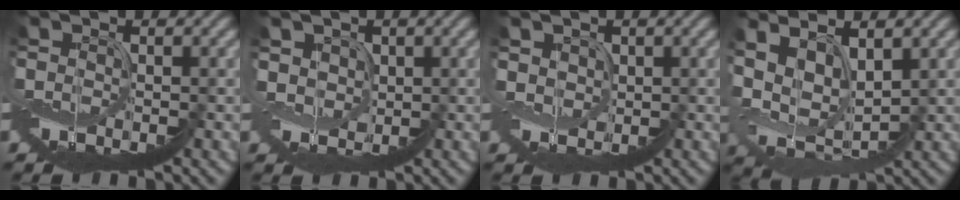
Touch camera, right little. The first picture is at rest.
{"total": 3.7, "force": [3.5, 1.0, -0.7], "torque": [0.004, 0.009, 0.043]}
{"total": 3.4, "force": [3.2, 0.8, -0.4], "torque": [0.000, 0.002, 0.051]}
{"total": 5.7, "force": [5.2, 0.7, 2.3], "torque": [-0.074, 0.013, 0.085]}